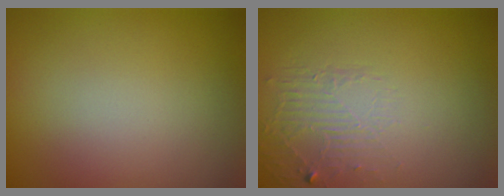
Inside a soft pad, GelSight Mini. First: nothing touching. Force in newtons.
{"total": 1.8, "press": 0.4, "slide": 1.8}